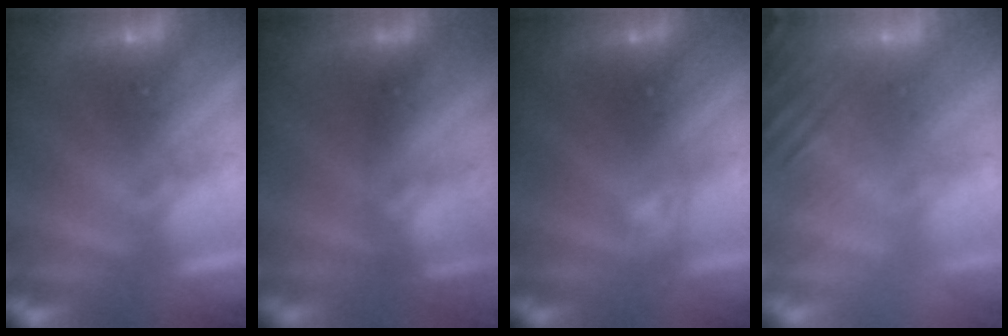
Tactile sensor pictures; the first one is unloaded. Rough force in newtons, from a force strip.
{"total": 2.8}
{"total": 3.1}
{"total": 5.7}